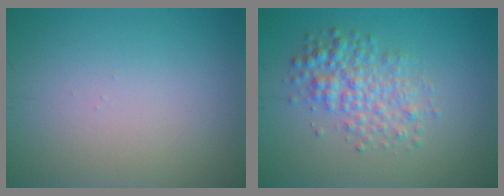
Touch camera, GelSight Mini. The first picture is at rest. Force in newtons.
{"total": 3.7, "press": 3.7, "slide": 0.0}